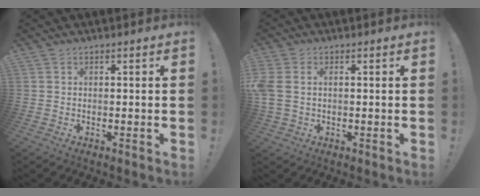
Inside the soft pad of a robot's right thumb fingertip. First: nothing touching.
{"total": 4.7, "force": [0.7, 3.4, 3.2], "torque": [-0.086, 0.001, 0.012]}